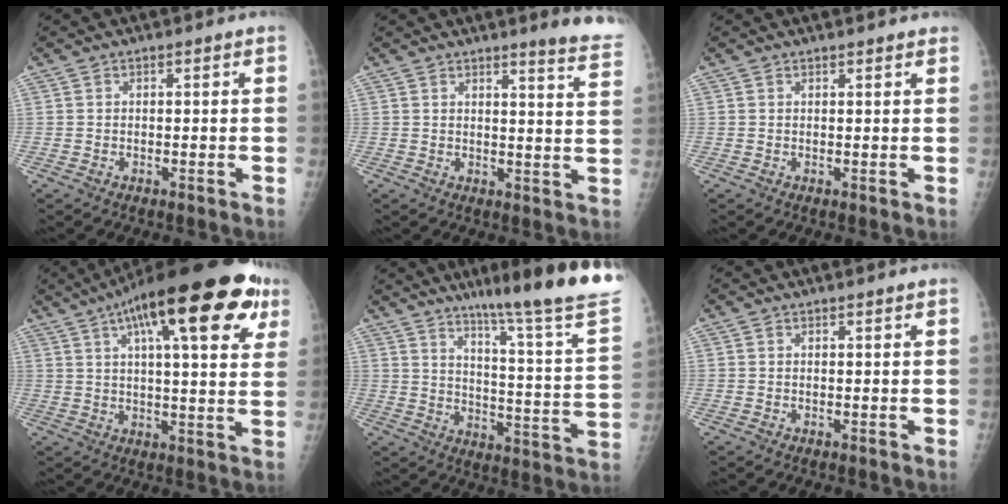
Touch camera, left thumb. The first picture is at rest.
{"total": 7.7, "force": [6.7, 0.0, 3.9], "torque": [-0.036, -0.052, 0.063]}
{"total": 1.9, "force": [1.7, 0.4, 0.8], "torque": [-0.001, 0.002, 0.020]}
{"total": 25.0, "force": [12.2, 7.4, 20.5], "torque": [-0.288, 0.004, 0.171]}
{"total": 24.3, "force": [18.5, 0.6, 15.8], "torque": [-0.213, -0.115, 0.257]}
{"total": 1.4, "force": [1.3, -0.1, 0.6], "torque": [-0.003, 0.001, 0.019]}